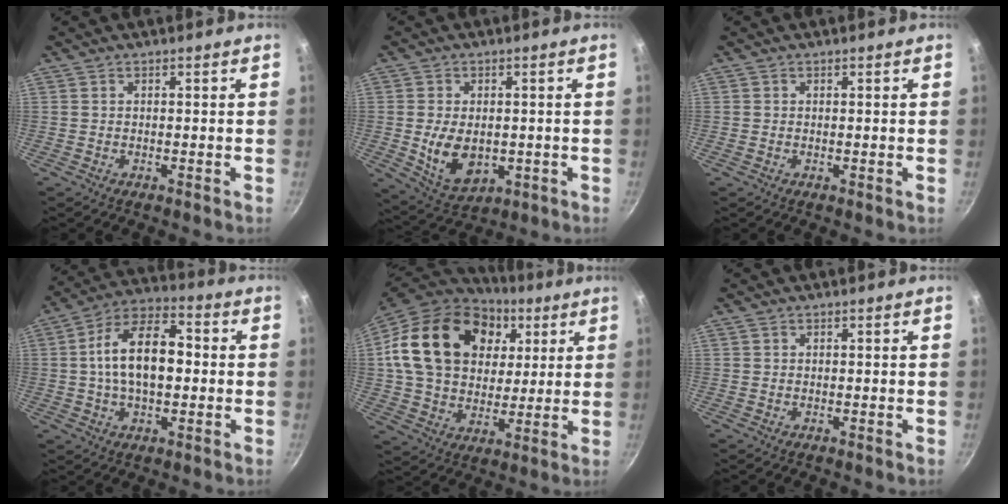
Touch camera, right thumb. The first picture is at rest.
{"total": 9.9, "force": [-0.7, 6.8, 7.1], "torque": [-0.110, -0.010, 0.006]}
{"total": 0.0}
{"total": 15.1, "force": [0.5, 8.6, 12.4], "torque": [-0.186, 0.036, -0.005]}
{"total": 25.2, "force": [7.6, 18.3, 15.5], "torque": [-0.254, 0.002, 0.130]}
{"total": 0.0}